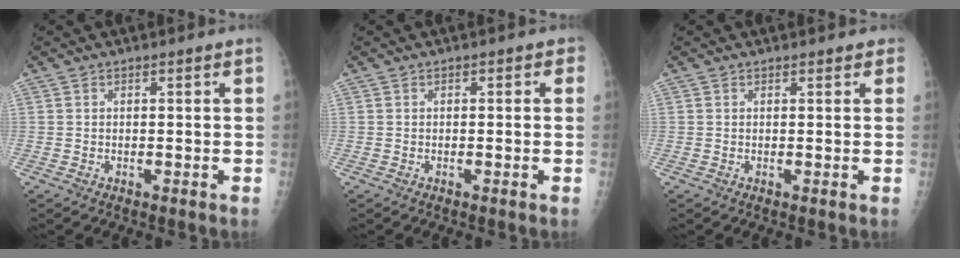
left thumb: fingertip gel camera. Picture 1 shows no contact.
{"total": 1.5, "force": [0.0, 1.0, 1.2], "torque": [0.005, 0.006, -0.012]}
{"total": 1.2, "force": [0.7, 0.8, 0.6], "torque": [0.009, -0.001, 0.001]}